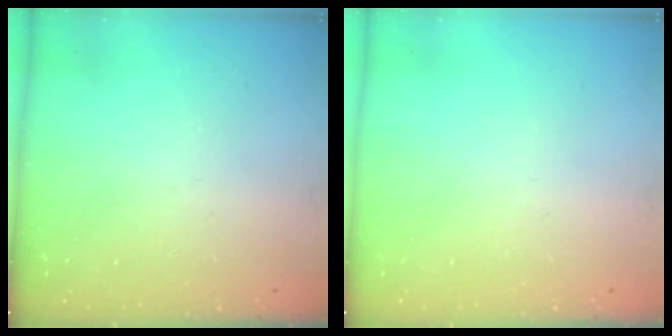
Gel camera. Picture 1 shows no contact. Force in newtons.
{"total": 0.0}